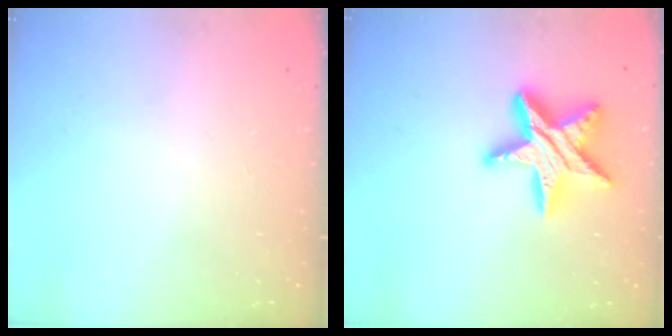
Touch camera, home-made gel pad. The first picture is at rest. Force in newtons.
{"total": 16.9, "press": 16.8, "slide": 1.4}